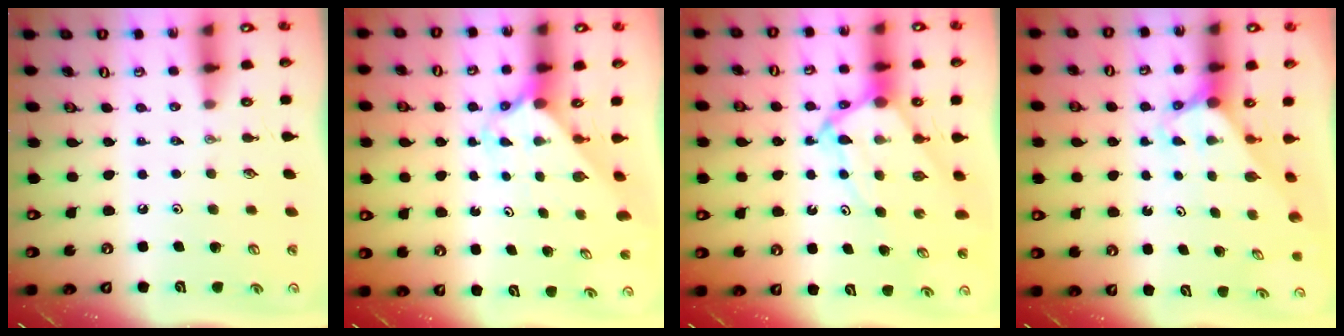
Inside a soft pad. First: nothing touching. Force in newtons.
{"total": 2.4, "press": 2.4, "slide": 0.2}
{"total": 8.2, "press": 8.2, "slide": 0.8}
{"total": 2.7, "press": 2.7, "slide": 0.2}